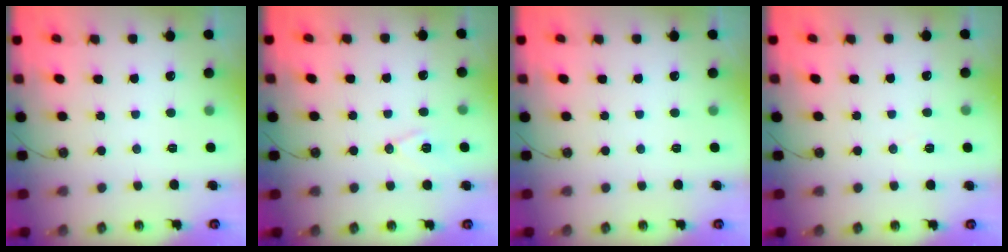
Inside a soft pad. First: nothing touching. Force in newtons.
{"total": 8.6, "press": 7.9, "slide": 3.5}
{"total": 0.0}
{"total": 5.5, "press": 3.3, "slide": 4.4}